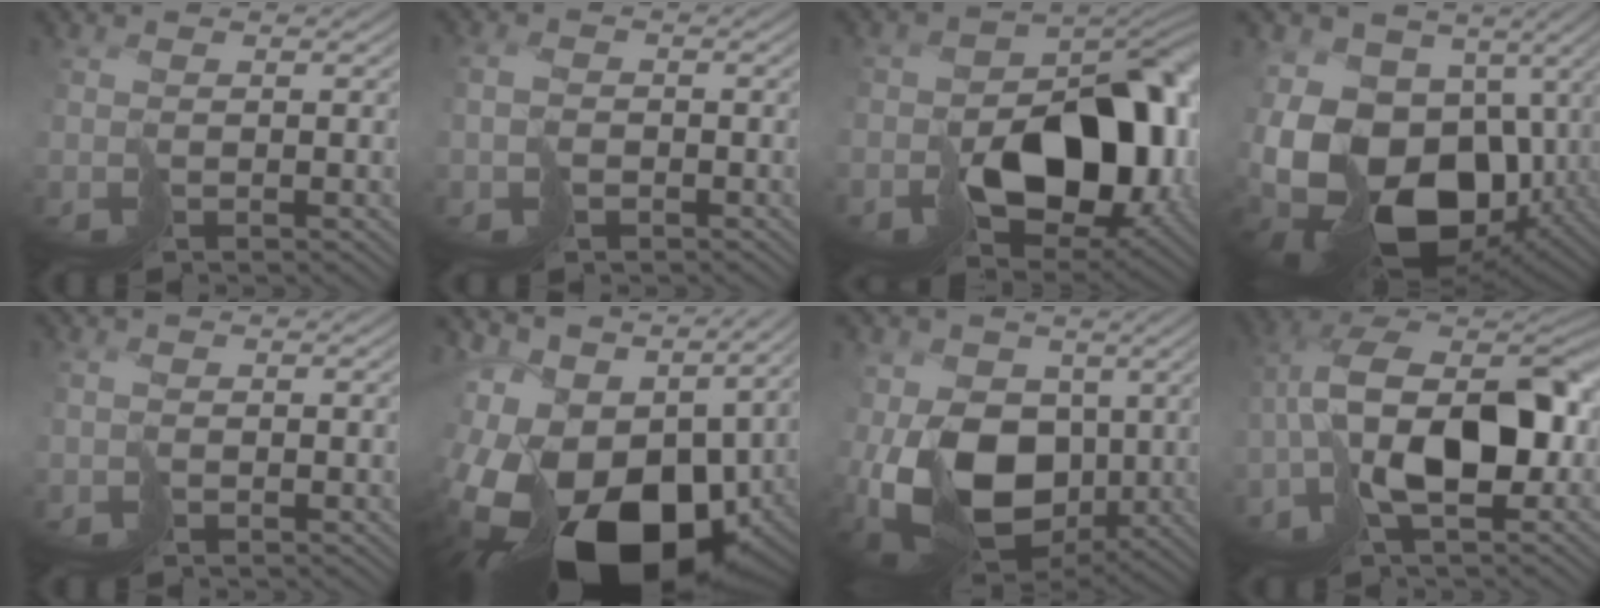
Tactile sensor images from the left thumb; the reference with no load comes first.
{"total": 3.1, "force": [-1.3, 2.6, 1.2], "torque": [-0.018, 0.004, -0.031]}
{"total": 16.1, "force": [-3.6, 11.3, 10.9], "torque": [-0.126, -0.035, -0.042]}
{"total": 20.1, "force": [-4.9, 13.5, 13.9], "torque": [-0.283, -0.015, -0.076]}
{"total": 1.5, "force": [-0.3, 1.3, 0.5], "torque": [-0.008, 0.003, -0.007]}
{"total": 18.7, "force": [-4.7, 12.0, 13.5], "torque": [-0.246, -0.038, -0.055]}
{"total": 14.2, "force": [-1.4, 10.0, 10.0], "torque": [-0.195, -0.011, -0.012]}
{"total": 11.6, "force": [-2.6, 6.3, 9.4], "torque": [-0.149, 0.013, -0.057]}